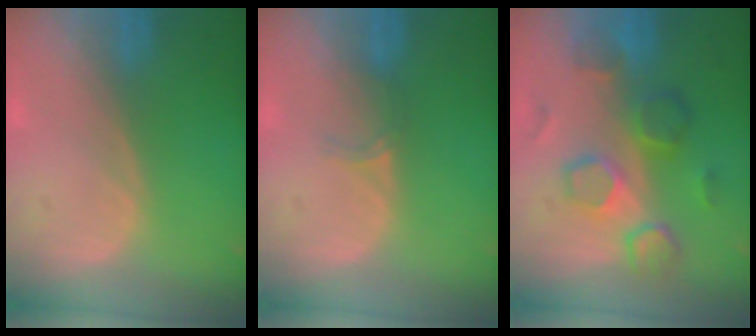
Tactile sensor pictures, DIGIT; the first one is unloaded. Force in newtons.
{"total": 1.9, "press": 1.5, "slide": 1.2}
{"total": 8.4, "press": 8.3, "slide": 1.4}